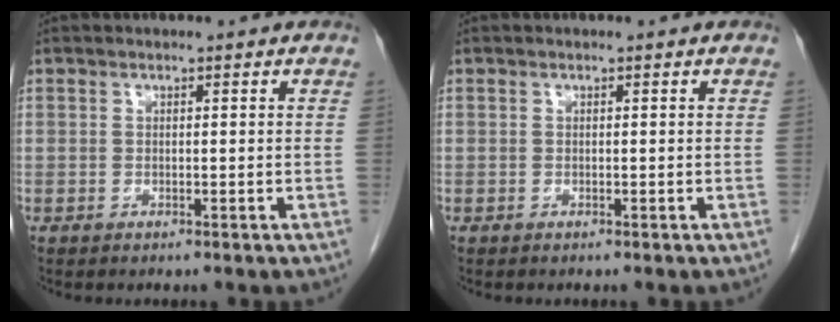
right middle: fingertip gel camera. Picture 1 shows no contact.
{"total": 0.0}